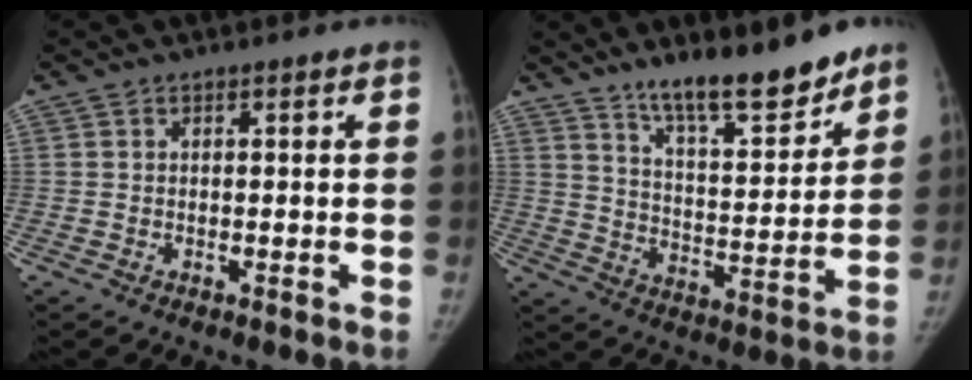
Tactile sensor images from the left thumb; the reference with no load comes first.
{"total": 14.8, "force": [11.8, 3.4, 8.3], "torque": [-0.100, -0.084, 0.197]}